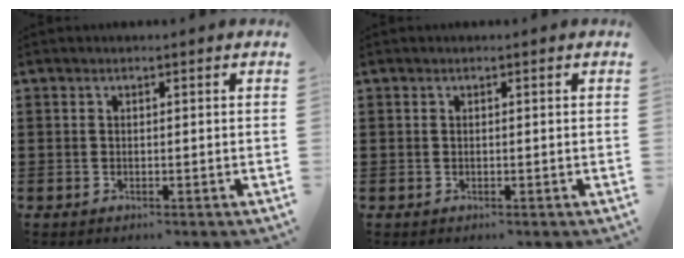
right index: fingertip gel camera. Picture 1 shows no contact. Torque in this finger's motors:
{"motor_torque": [0.02, 0.91, -0.52, -0.15]}